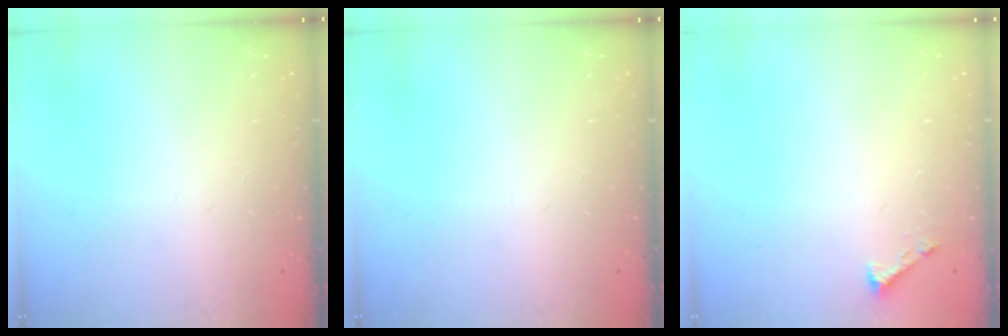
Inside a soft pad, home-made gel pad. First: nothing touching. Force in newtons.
{"total": 0.0}
{"total": 1.6, "press": 1.6, "slide": 0.1}